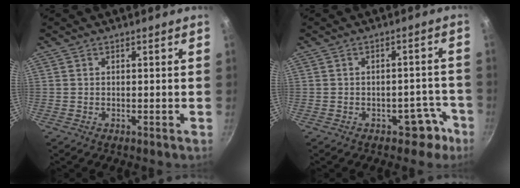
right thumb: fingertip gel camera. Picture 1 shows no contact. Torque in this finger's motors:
{"motor_torque": [2.58, 2.38, 0.34, -0.45, 0.00]}